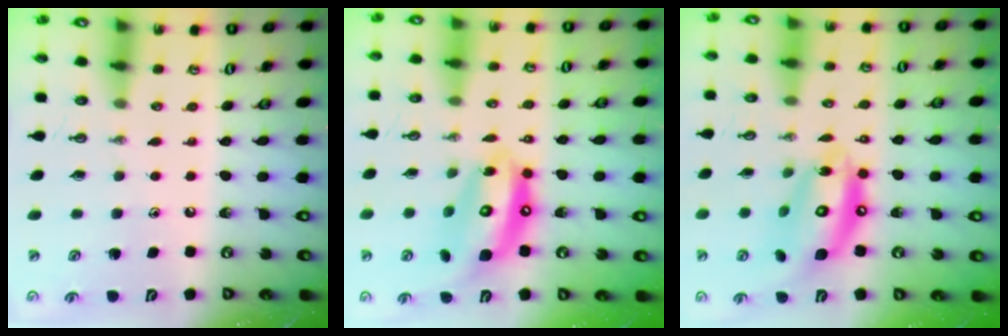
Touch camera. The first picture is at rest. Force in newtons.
{"total": 14.1, "press": 14.1, "slide": 1.4}
{"total": 15.9, "press": 15.8, "slide": 1.3}